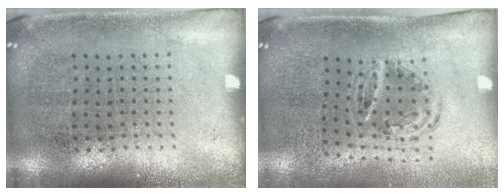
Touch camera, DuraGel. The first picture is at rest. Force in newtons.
{"total": 0.9, "press": 0.9, "slide": 0.2}